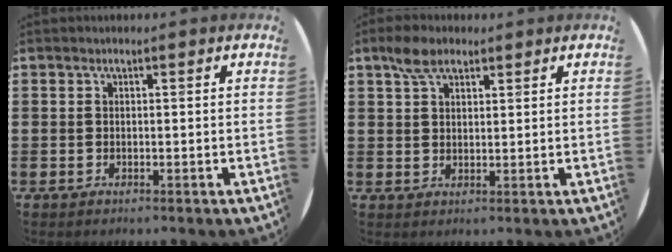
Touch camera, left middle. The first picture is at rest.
{"total": 4.2, "force": [3.0, 2.1, 2.1], "torque": [-0.039, 0.004, 0.053]}